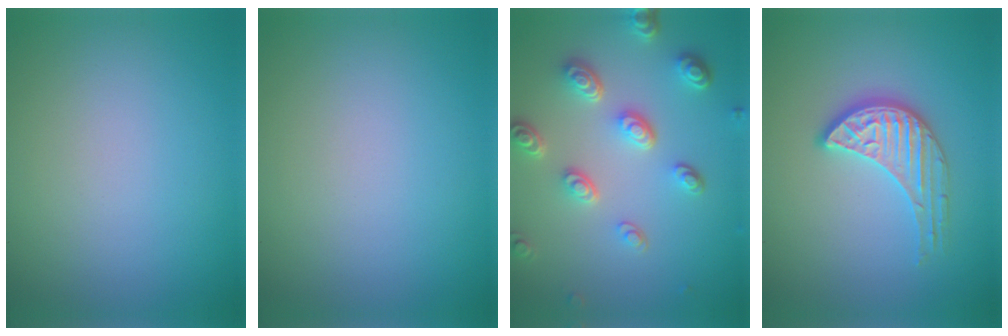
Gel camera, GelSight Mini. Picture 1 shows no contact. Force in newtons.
{"total": 0.0}
{"total": 5.0, "press": 3.8, "slide": 3.2}
{"total": 3.5, "press": 3.4, "slide": 1.1}